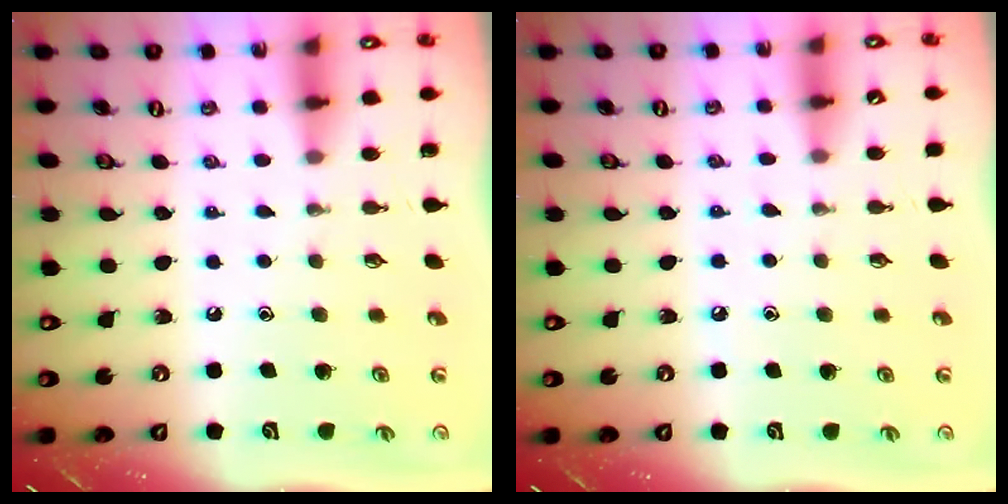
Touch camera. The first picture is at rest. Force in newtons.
{"total": 2.8, "press": 2.8, "slide": 0.4}